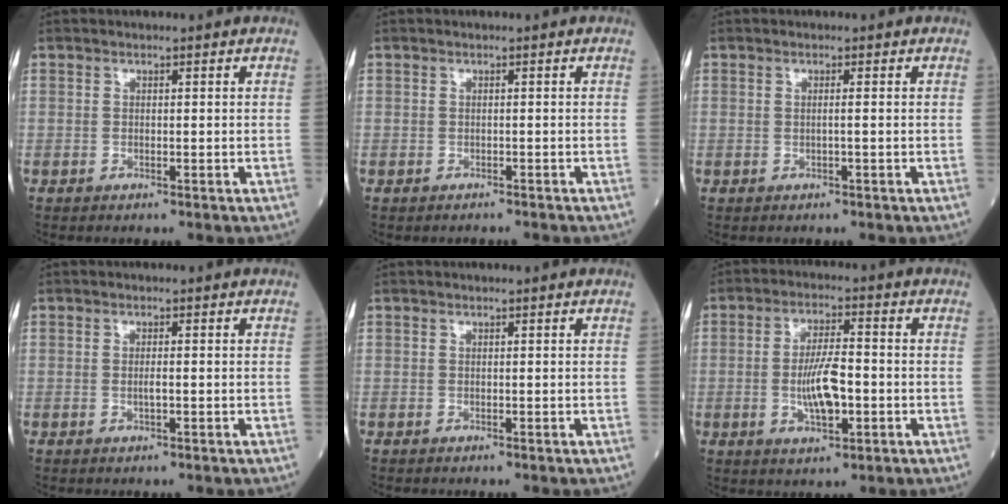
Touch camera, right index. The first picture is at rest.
{"total": 1.2, "force": [-1.1, 0.5, -0.2], "torque": [-0.005, 0.000, -0.018]}
{"total": 0.7, "force": [-0.1, -0.2, 0.6], "torque": [-0.012, 0.001, -0.003]}
{"total": 1.3, "force": [-0.3, 0.2, 1.2], "torque": [-0.030, -0.002, -0.004]}
{"total": 0.0}
{"total": 7.7, "force": [-1.5, 2.2, 7.2], "torque": [-0.144, 0.003, -0.024]}